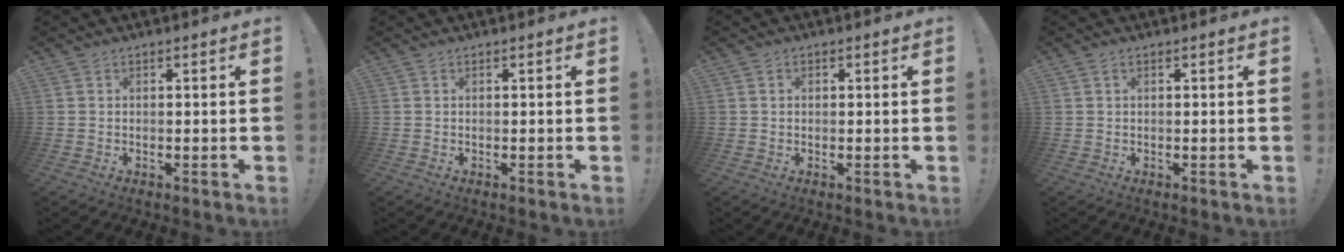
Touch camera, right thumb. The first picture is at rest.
{"total": 0.0}
{"total": 0.7, "force": [0.1, 0.7, 0.3], "torque": [-0.006, 0.003, 0.001]}
{"total": 0.7, "force": [0.3, 0.4, 0.6], "torque": [-0.007, 0.000, 0.004]}